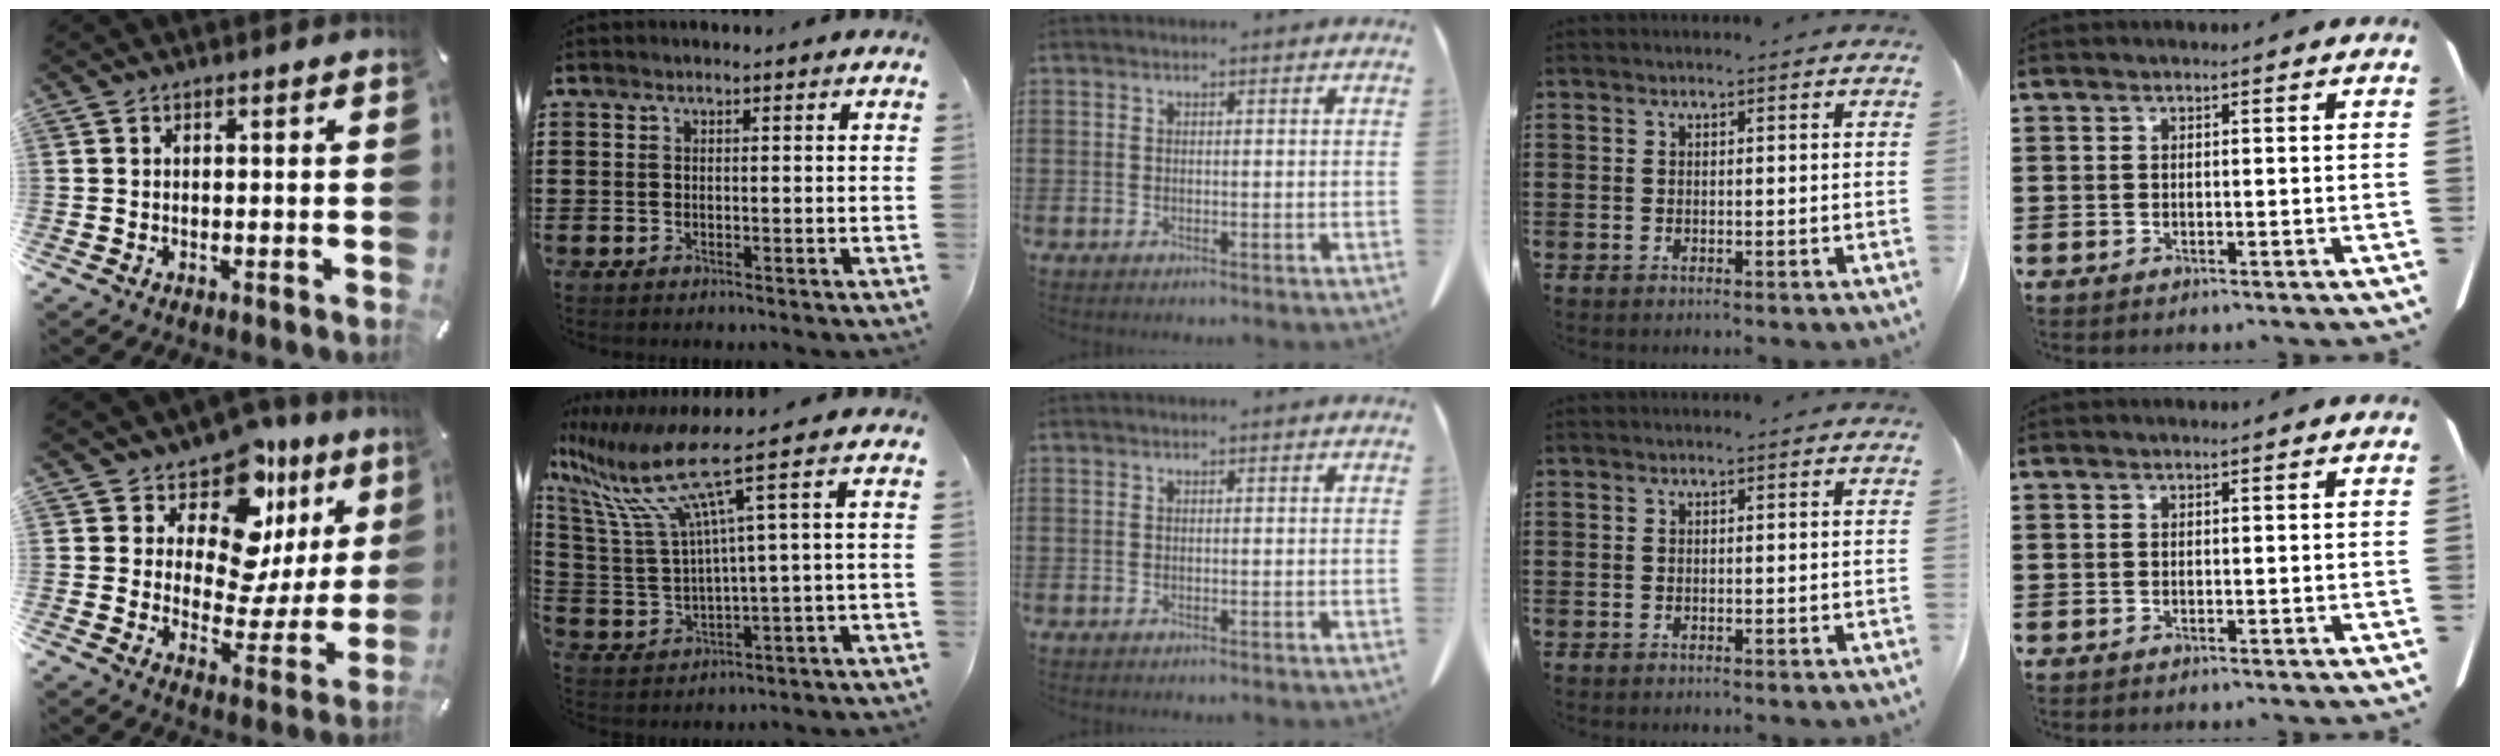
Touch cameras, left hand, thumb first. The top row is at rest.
{"thumb": {"total": 14.5, "force": [9.9, 8.1, 6.9], "torque": [-0.094, -0.098, 0.168]}, "index": {"total": 11.5, "force": [5.9, 0.9, 9.8], "torque": [-0.250, -0.043, 0.080]}}